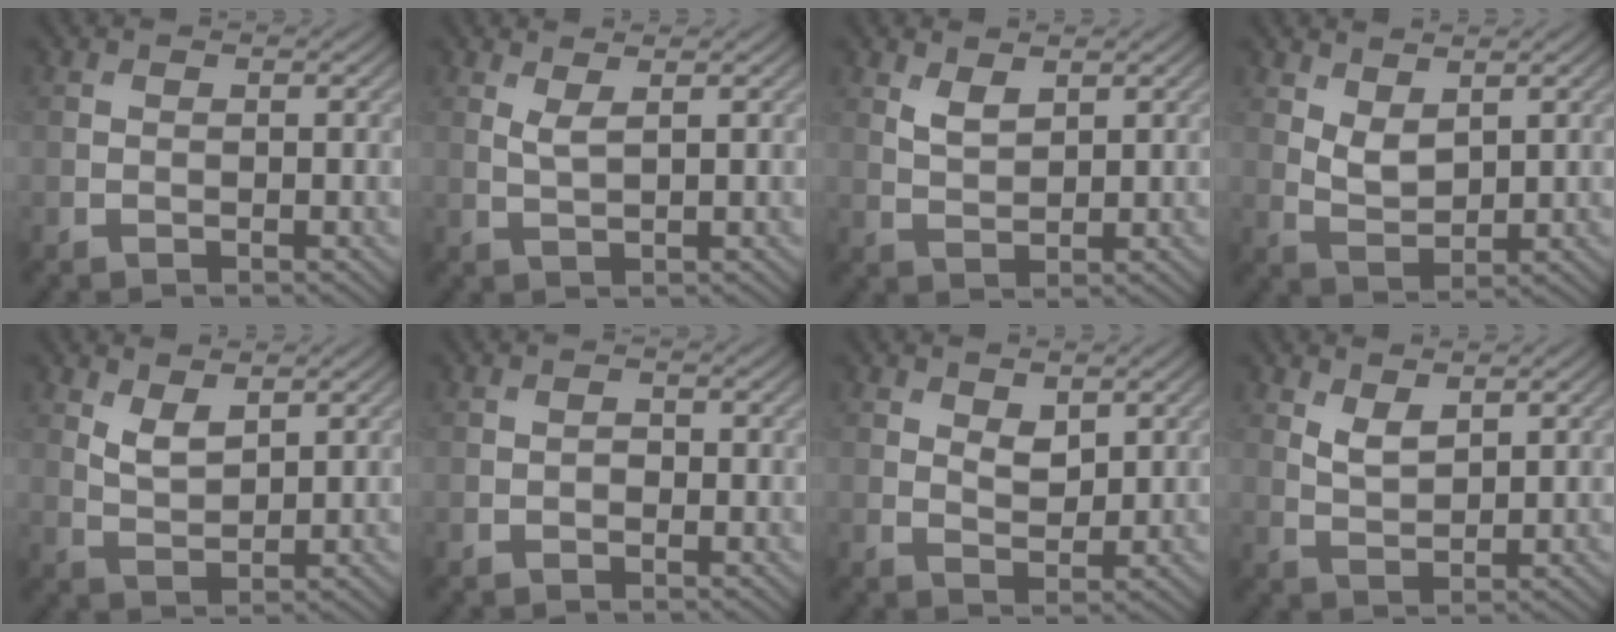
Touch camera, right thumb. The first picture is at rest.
{"total": 1.7, "force": [1.1, 0.3, 1.3], "torque": [-0.034, -0.001, 0.024]}
{"total": 2.5, "force": [1.7, 1.1, 1.5], "torque": [-0.037, -0.005, 0.039]}
{"total": 3.5, "force": [2.0, 1.8, 2.2], "torque": [-0.054, -0.007, 0.045]}
{"total": 3.2, "force": [2.0, 1.3, 2.1], "torque": [-0.049, -0.009, 0.045]}
{"total": 0.7, "force": [-0.2, 0.5, 0.4], "torque": [-0.004, -0.001, -0.005]}
{"total": 2.8, "force": [1.6, 1.4, 1.7], "torque": [-0.033, -0.007, 0.033]}
{"total": 2.9, "force": [1.8, 1.2, 1.8], "torque": [-0.044, -0.007, 0.042]}